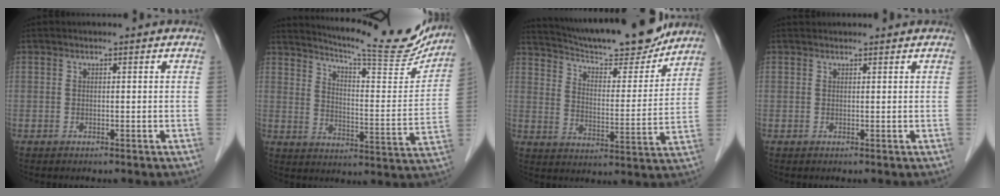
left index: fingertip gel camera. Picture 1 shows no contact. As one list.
[{"total": 20.9, "force": [19.1, 2.1, 8.3], "torque": [-0.127, -0.050, 0.248]}, {"total": 20.0, "force": [18.1, 2.8, 8.1], "torque": [-0.134, -0.004, 0.264]}, {"total": 2.2, "force": [2.2, 0.5, 0.3], "torque": [-0.006, 0.025, 0.031]}]